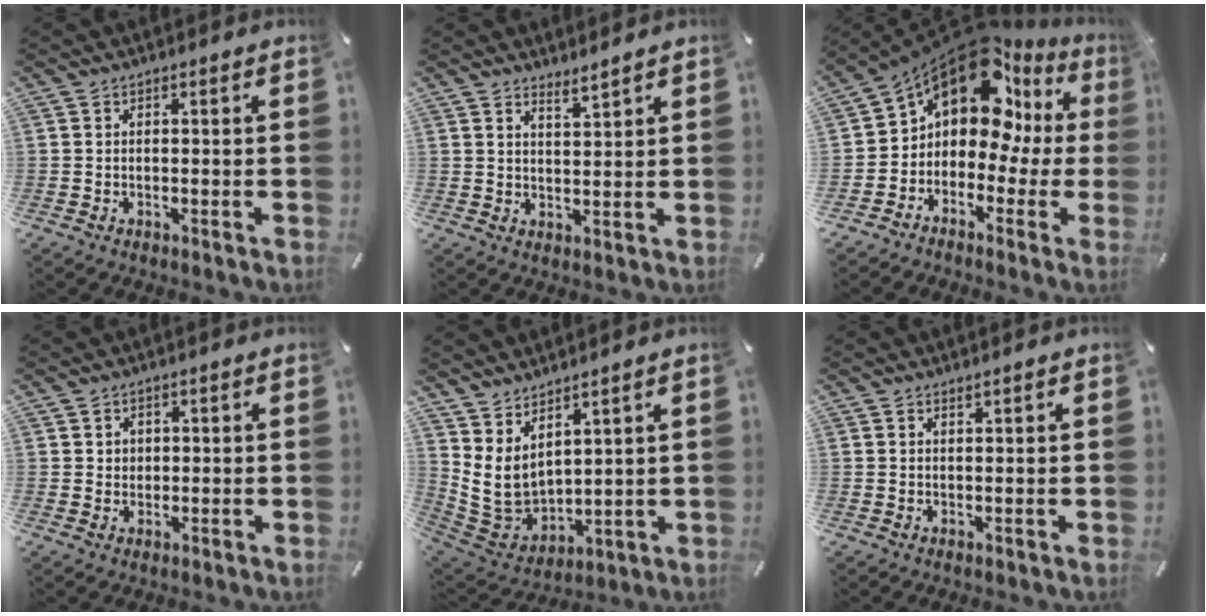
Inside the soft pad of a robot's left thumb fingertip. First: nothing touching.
{"total": 3.2, "force": [3.2, 0.1, 0.4], "torque": [-0.005, -0.022, 0.058]}
{"total": 16.0, "force": [8.9, 9.7, 9.1], "torque": [-0.171, -0.075, 0.148]}
{"total": 1.7, "force": [0.6, 1.6, 0.0], "torque": [0.005, 0.001, 0.009]}
{"total": 7.4, "force": [3.9, 5.3, 3.3], "torque": [-0.090, -0.035, 0.080]}
{"total": 0.5, "force": [0.5, 0.0, 0.1], "torque": [-0.004, -0.001, 0.010]}